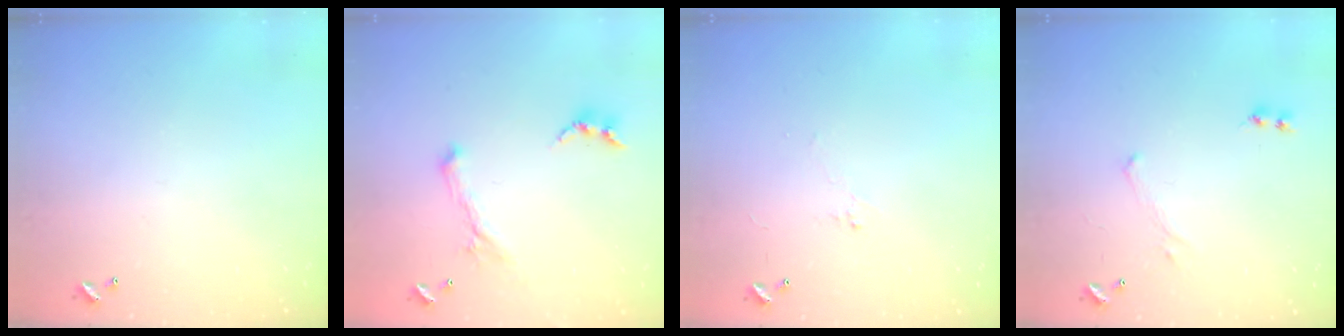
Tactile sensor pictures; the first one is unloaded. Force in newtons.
{"total": 0.0}
{"total": 0.6, "press": 0.3, "slide": 0.5}
{"total": 0.0}